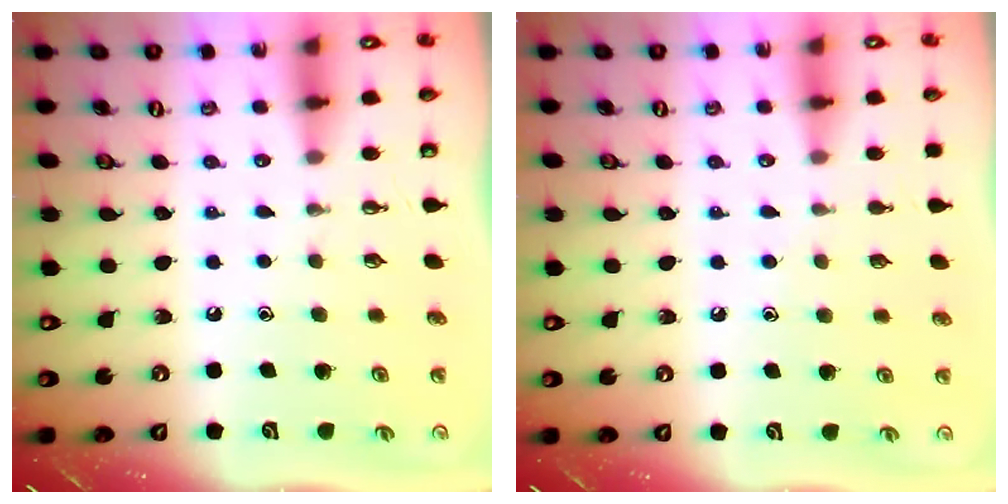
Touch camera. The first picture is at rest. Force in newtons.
{"total": 3.9, "press": 3.9, "slide": 0.4}